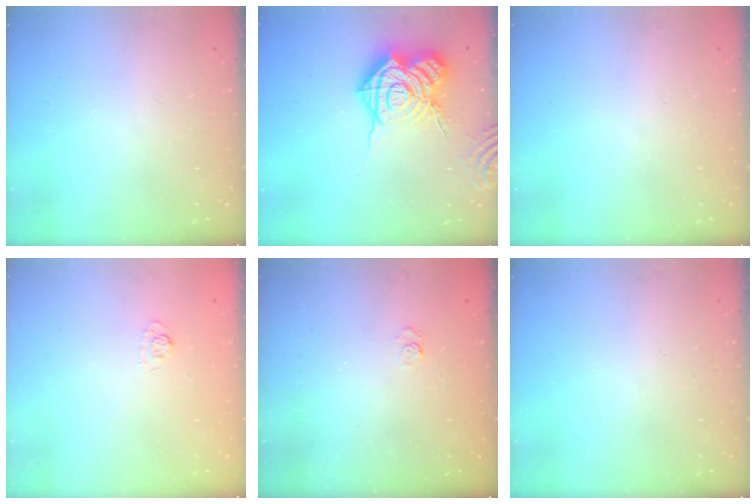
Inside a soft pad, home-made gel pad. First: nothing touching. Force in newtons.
{"total": 20.6, "press": 20.5, "slide": 2.3}
{"total": 0.0}
{"total": 2.2, "press": 1.8, "slide": 1.3}
{"total": 2.1, "press": 1.6, "slide": 1.3}
{"total": 0.0}